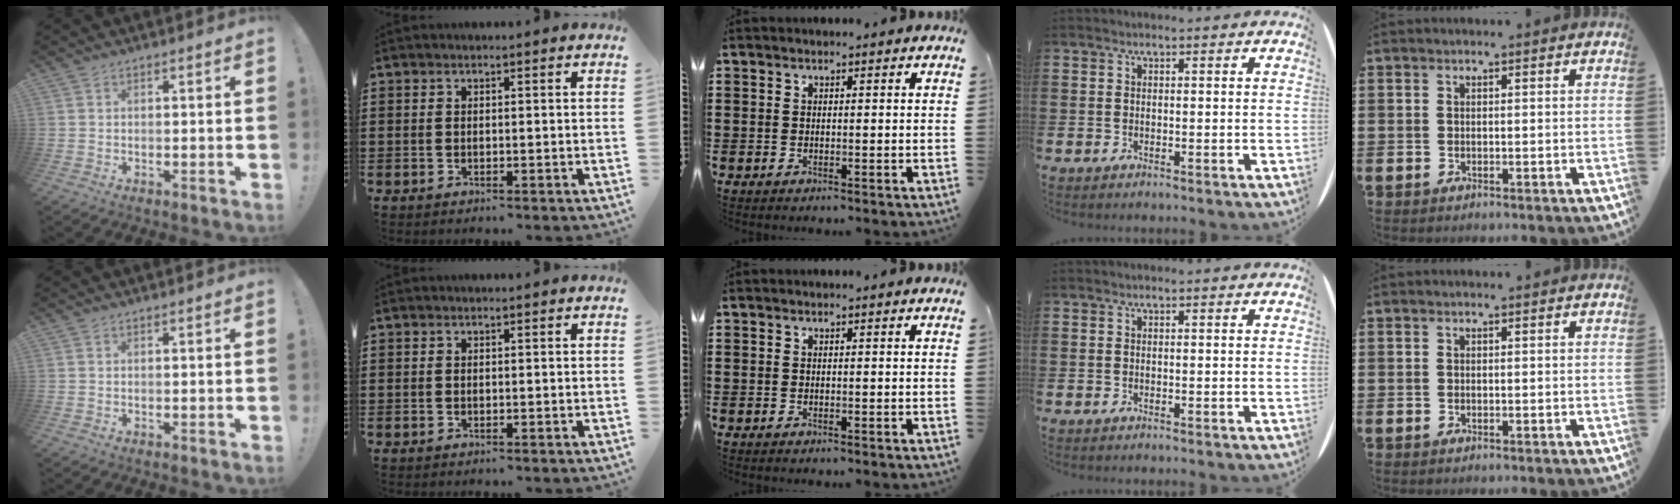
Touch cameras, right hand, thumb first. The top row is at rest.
{}